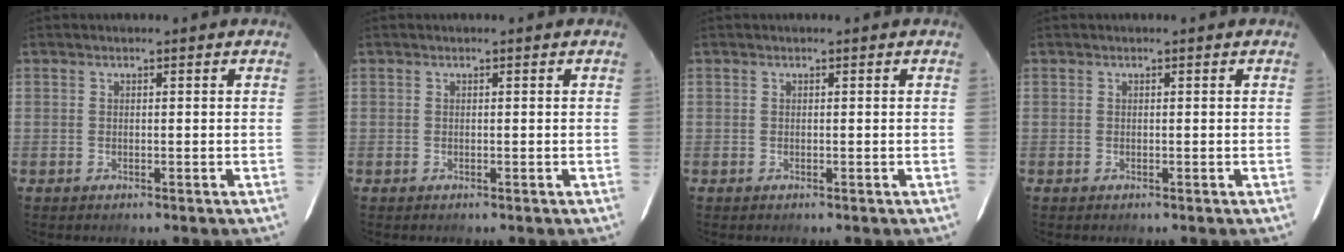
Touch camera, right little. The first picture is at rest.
{"total": 0.0}
{"total": 0.0}
{"total": 0.0}